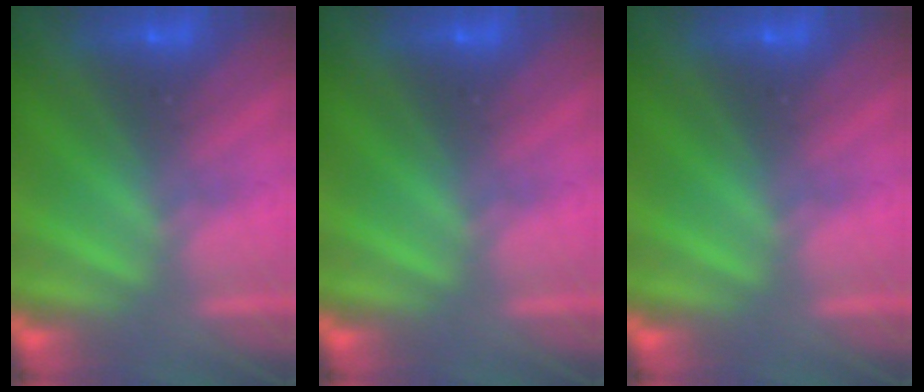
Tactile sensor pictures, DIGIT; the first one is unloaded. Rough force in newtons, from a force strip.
{"total": 0.0}
{"total": 0.0}